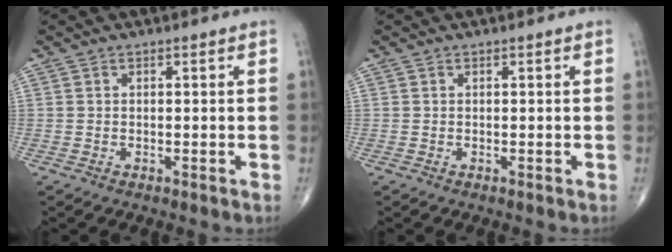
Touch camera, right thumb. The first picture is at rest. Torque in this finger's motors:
{"motor_torque": [0.00, 0.00, 0.05, 0.05, 0.00]}